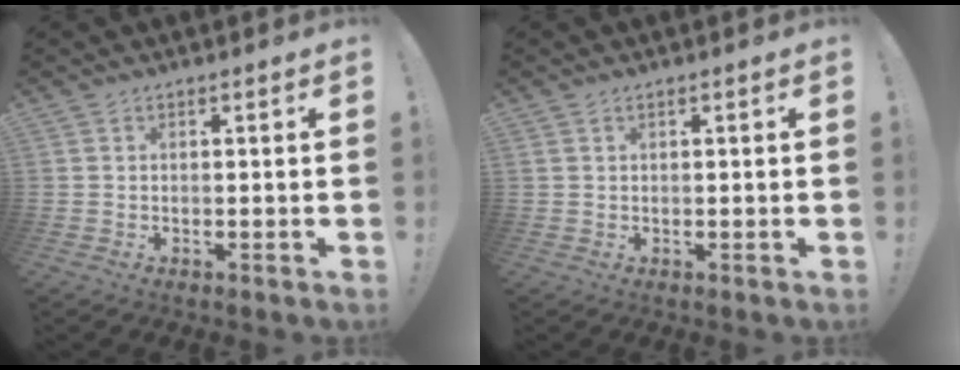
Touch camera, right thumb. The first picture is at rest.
{"total": 0.7, "force": [0.5, 0.2, 0.5], "torque": [-0.010, 0.000, 0.010]}